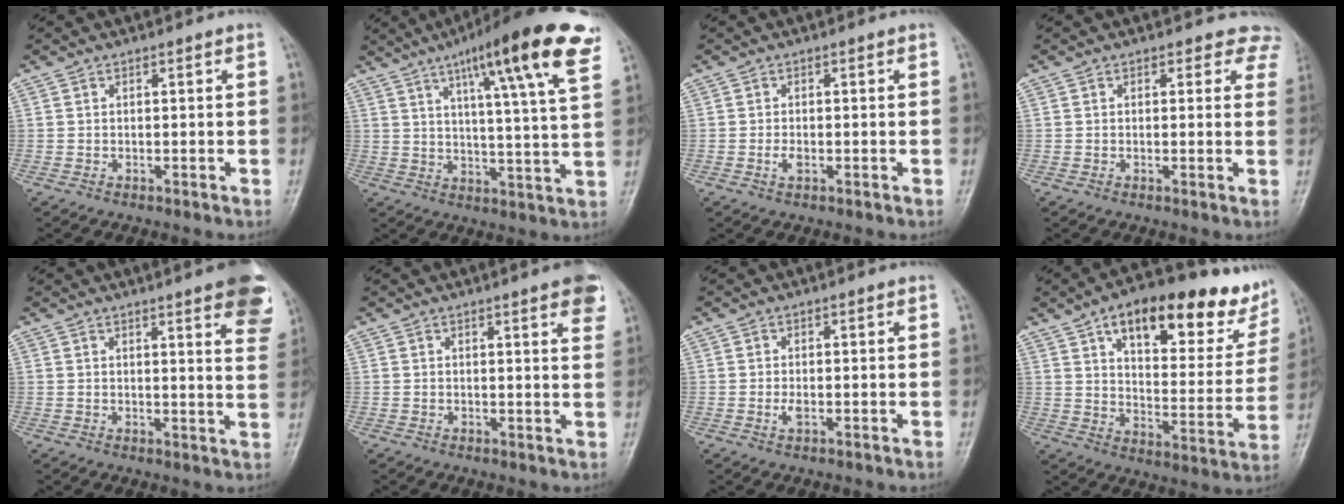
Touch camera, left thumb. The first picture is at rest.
{"total": 20.3, "force": [11.1, 2.7, 16.7], "torque": [-0.230, -0.026, 0.151]}
{"total": 1.6, "force": [-0.5, 0.9, 1.2], "torque": [-0.024, -0.001, -0.011]}
{"total": 4.8, "force": [4.0, 2.7, 0.4], "torque": [0.042, -0.012, 0.016]}
{"total": 13.6, "force": [8.1, 2.8, 10.6], "torque": [-0.108, -0.031, 0.082]}
{"total": 6.5, "force": [3.9, 1.3, 5.1], "torque": [-0.046, -0.007, 0.040]}
{"total": 1.4, "force": [-0.3, 0.7, 1.2], "torque": [-0.025, -0.003, -0.007]}
{"total": 24.1, "force": [14.4, 9.6, 16.8], "torque": [-0.186, -0.031, 0.208]}